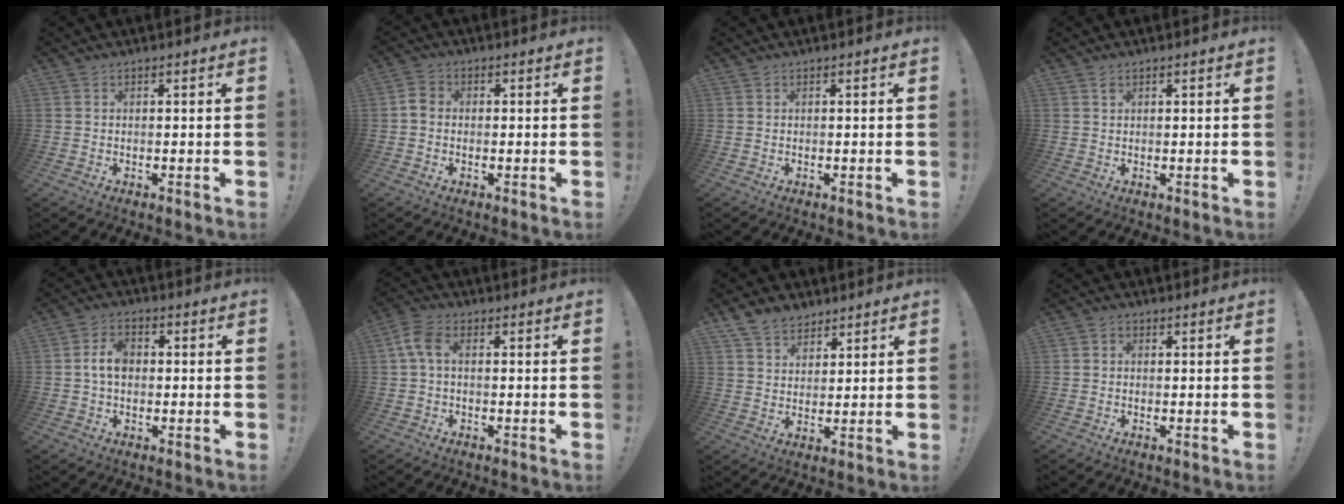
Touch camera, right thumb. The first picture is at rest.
{"total": 3.5, "force": [-0.3, 2.7, 2.2], "torque": [-0.044, 0.016, -0.001]}
{"total": 0.0}
{"total": 1.0, "force": [0.6, 0.6, 0.4], "torque": [-0.009, 0.001, 0.013]}
{"total": 6.5, "force": [0.2, 4.4, 4.7], "torque": [-0.081, 0.009, 0.002]}
{"total": 5.7, "force": [0.8, 3.1, 4.7], "torque": [-0.104, 0.010, 0.016]}
{"total": 7.9, "force": [6.0, 4.7, 1.9], "torque": [-0.037, -0.034, 0.118]}
{"total": 0.6, "force": [-0.2, 0.6, 0.1], "torque": [-0.004, 0.004, -0.004]}